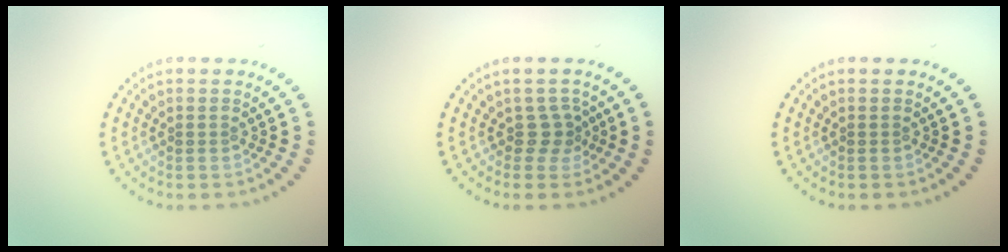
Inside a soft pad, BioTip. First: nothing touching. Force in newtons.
{"total": 1.9, "press": 1.2, "slide": 1.5}
{"total": 0.0}